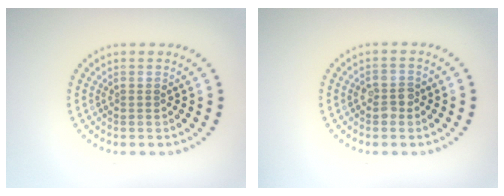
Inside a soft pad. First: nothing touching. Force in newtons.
{"total": 1.8, "press": 1.8, "slide": 0.3}